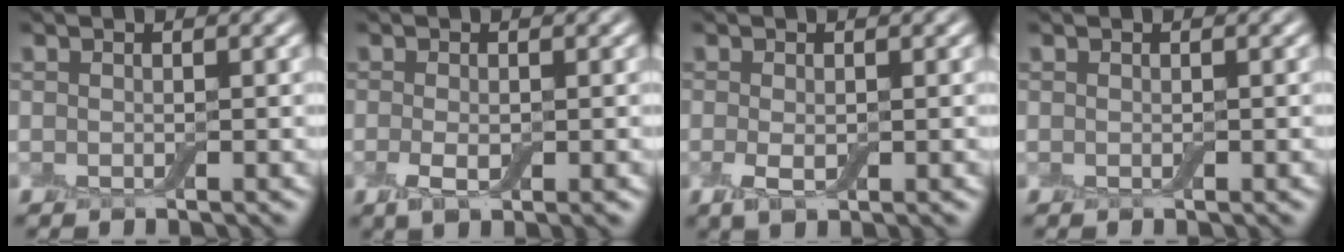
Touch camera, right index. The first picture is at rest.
{"total": 2.4, "force": [-0.7, 1.1, 2.0], "torque": [-0.043, -0.011, -0.013]}
{"total": 2.1, "force": [-0.4, 1.0, 1.8], "torque": [-0.041, -0.009, -0.007]}
{"total": 0.0}